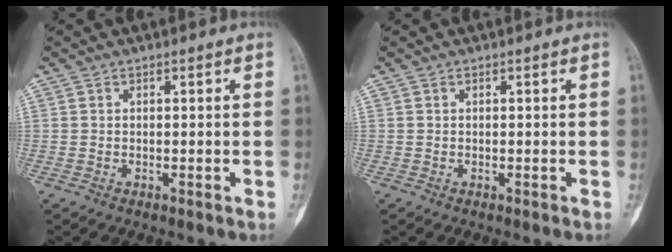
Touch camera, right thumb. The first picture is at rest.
{"total": 0.0}